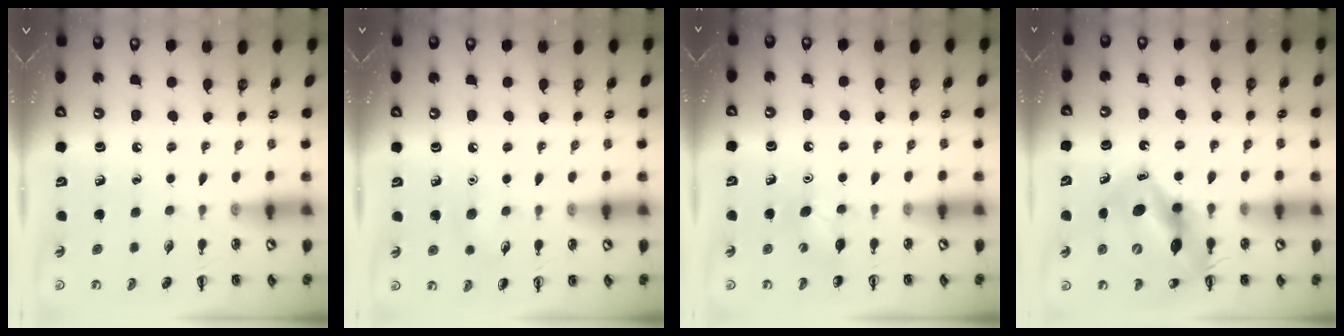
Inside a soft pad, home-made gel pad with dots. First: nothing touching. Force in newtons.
{"total": 5.2, "press": 5.0, "slide": 1.5}
{"total": 4.6, "press": 4.4, "slide": 1.3}
{"total": 13.4, "press": 12.8, "slide": 3.8}